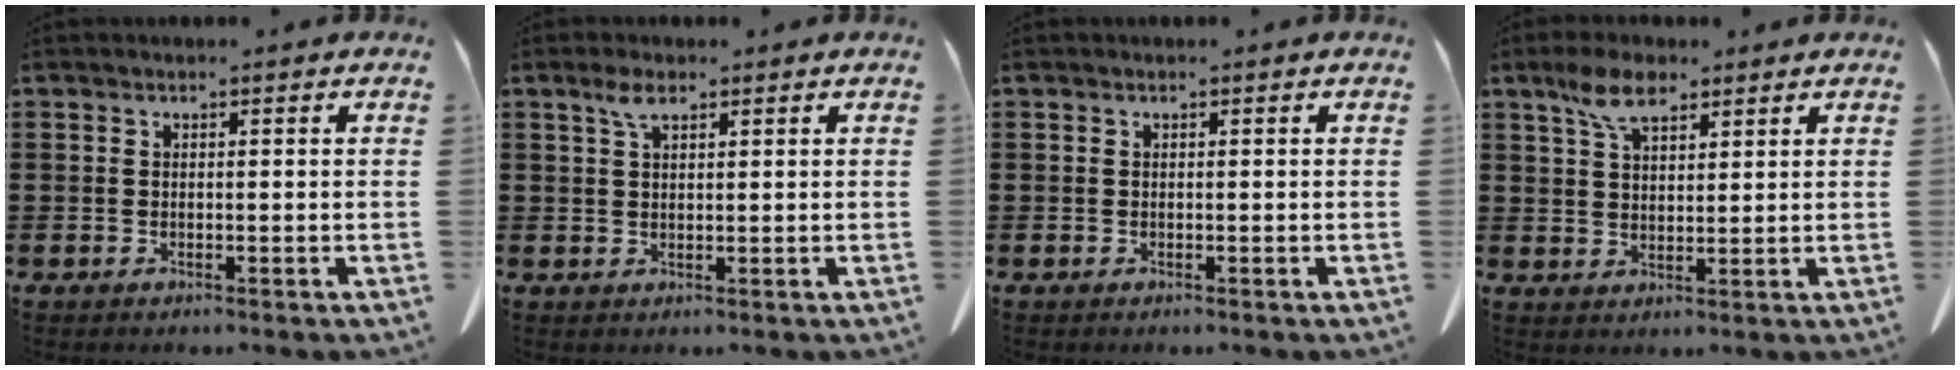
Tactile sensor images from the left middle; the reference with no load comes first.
{"total": 2.7, "force": [1.6, 0.9, 2.0], "torque": [-0.046, 0.002, 0.029]}
{"total": 0.0}
{"total": 5.9, "force": [3.9, 2.5, 3.7], "torque": [-0.084, 0.004, 0.073]}